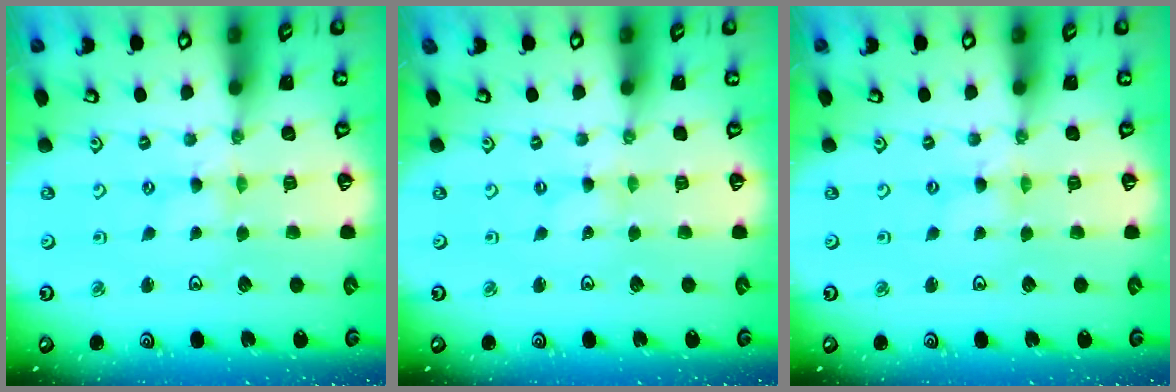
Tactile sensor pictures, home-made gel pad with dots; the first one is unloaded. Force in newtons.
{"total": 0.0}
{"total": 0.8, "press": 0.8, "slide": 0.2}